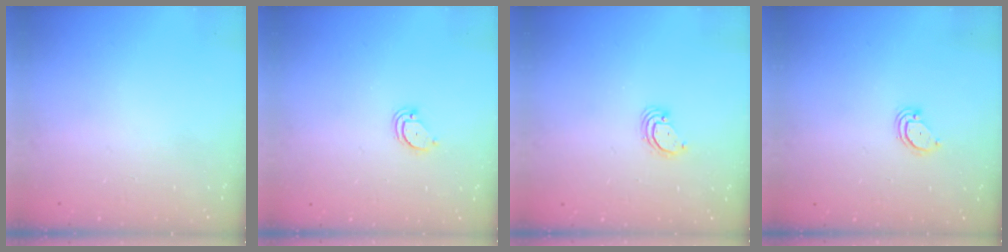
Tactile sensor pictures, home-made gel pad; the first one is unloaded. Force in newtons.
{"total": 2.1, "press": 2.1, "slide": 0.2}
{"total": 2.9, "press": 2.9, "slide": 0.3}
{"total": 3.0, "press": 3.0, "slide": 0.2}